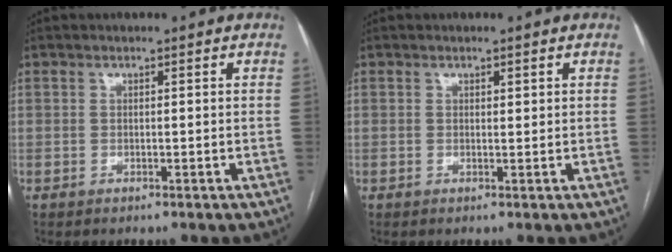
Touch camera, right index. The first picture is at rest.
{"total": 0.8, "force": [0.4, 0.3, 0.6], "torque": [-0.008, -0.001, 0.006]}